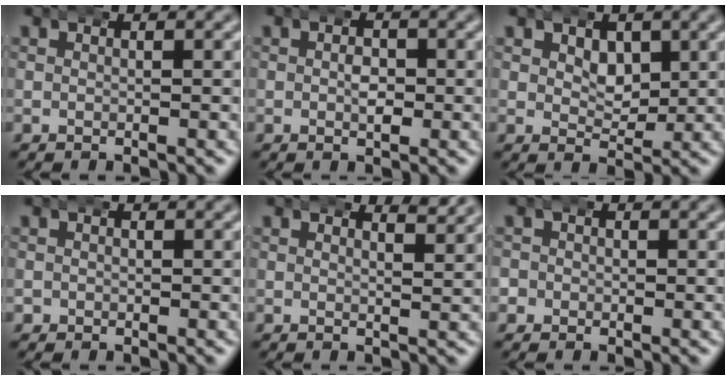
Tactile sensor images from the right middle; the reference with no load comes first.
{"total": 1.4, "force": [-0.1, 1.0, 1.0], "torque": [-0.019, -0.005, -0.003]}
{"total": 2.4, "force": [1.3, 1.6, 1.2], "torque": [-0.019, -0.016, 0.028]}
{"total": 1.3, "force": [-0.2, 1.2, 0.0], "torque": [-0.008, -0.005, -0.005]}
{"total": 2.3, "force": [2.1, 0.2, 0.8], "torque": [-0.008, -0.007, 0.032]}
{"total": 2.7, "force": [-0.3, 2.6, 0.2], "torque": [-0.018, 0.000, -0.016]}